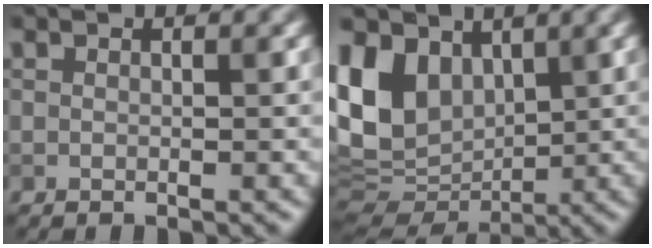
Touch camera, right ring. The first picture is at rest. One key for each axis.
{"total": 8.9, "fx": 2.3, "fy": 6.5, "fz": 5.6, "tx": -0.129, "ty": -0.010, "tz": 0.047}